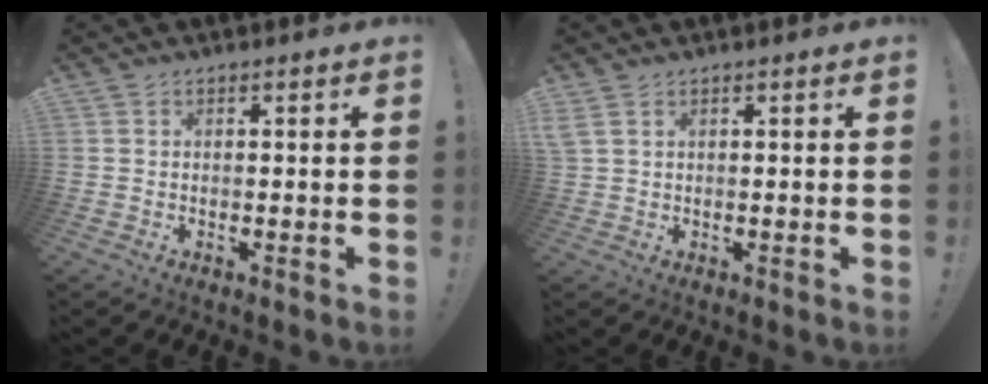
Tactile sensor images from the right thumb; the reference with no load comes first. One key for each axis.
{"total": 2.2, "fx": 1.1, "fy": 0.9, "fz": 1.6, "tx": -0.035, "ty": 0.003, "tz": 0.022}